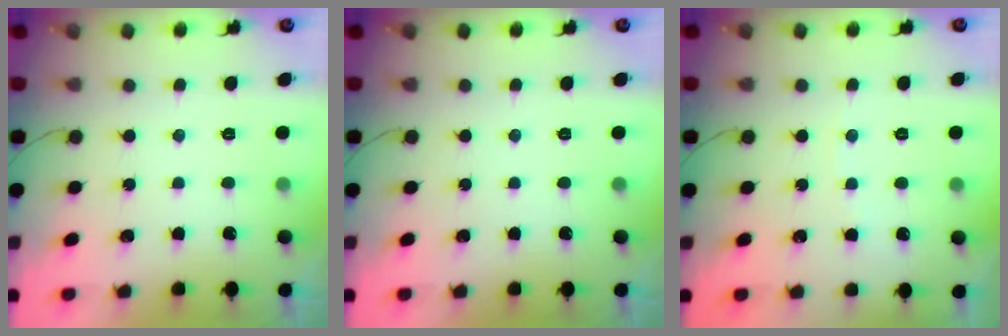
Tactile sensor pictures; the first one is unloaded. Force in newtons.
{"total": 0.0}
{"total": 2.3, "press": 2.3, "slide": 0.3}